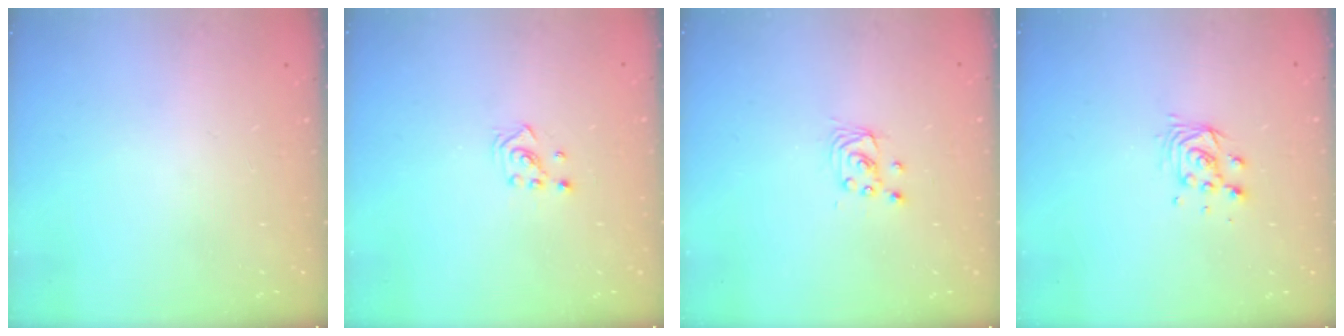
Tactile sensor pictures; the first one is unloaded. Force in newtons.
{"total": 2.2, "press": 2.2, "slide": 0.2}
{"total": 2.7, "press": 2.7, "slide": 0.2}
{"total": 5.2, "press": 5.2, "slide": 0.2}